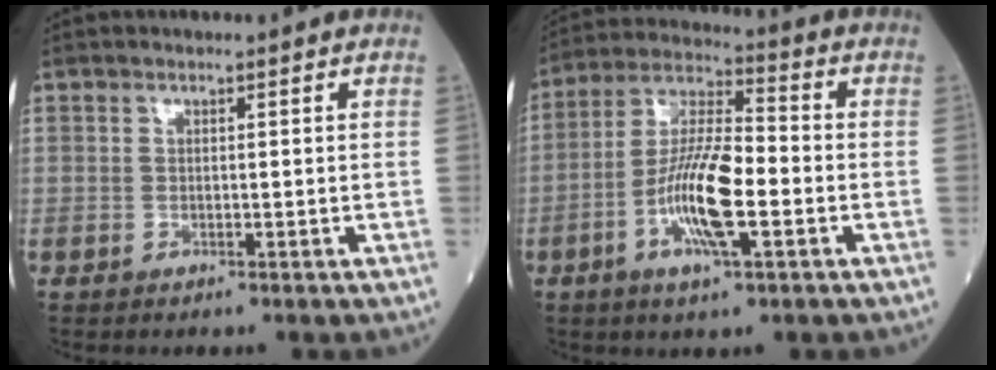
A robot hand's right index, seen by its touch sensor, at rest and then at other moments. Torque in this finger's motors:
{"motor_torque": [1.06, -0.92, 0.36, 0.21]}